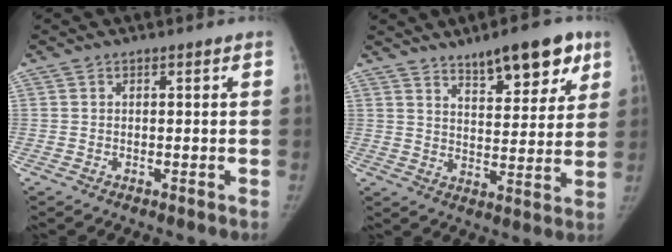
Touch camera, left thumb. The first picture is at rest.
{"total": 13.2, "force": [8.6, 4.7, 8.9], "torque": [-0.091, -0.037, 0.130]}